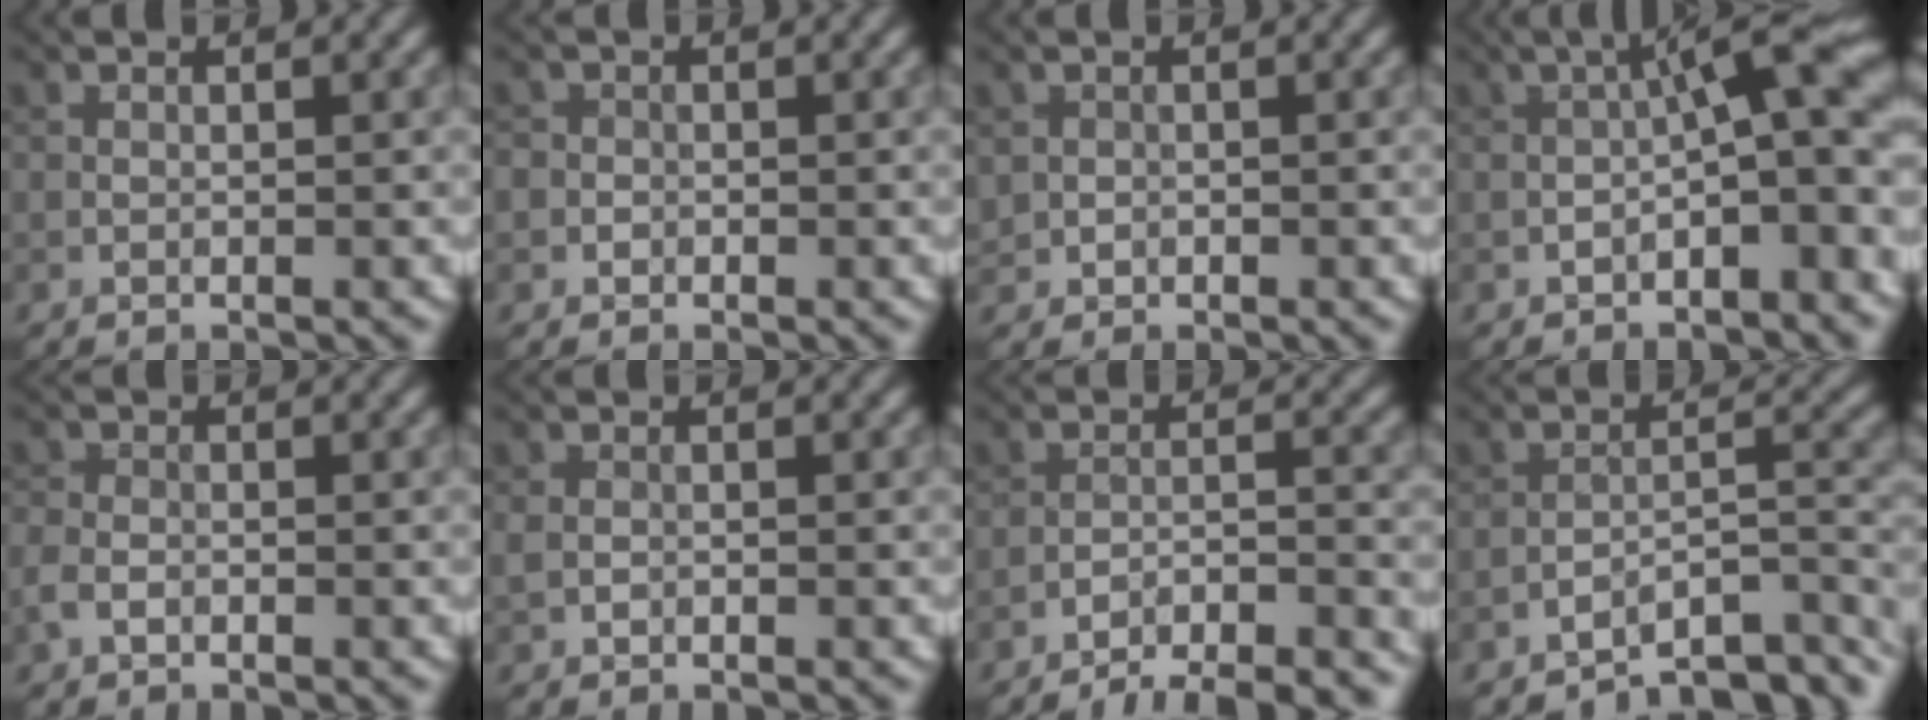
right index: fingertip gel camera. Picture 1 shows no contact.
{"total": 1.3, "force": [-0.2, 1.3, 0.2], "torque": [0.011, 0.002, -0.009]}
{"total": 0.9, "force": [0.0, 0.9, 0.0], "torque": [0.009, -0.004, 0.000]}
{"total": 6.6, "force": [-0.9, 1.5, 6.4], "torque": [-0.082, 0.024, -0.024]}
{"total": 1.8, "force": [-0.9, 1.3, 0.9], "torque": [-0.021, -0.001, -0.024]}
{"total": 1.1, "force": [-0.1, 0.9, 0.6], "torque": [-0.011, -0.001, -0.004]}
{"total": 9.3, "force": [-8.8, 1.7, 2.5], "torque": [-0.026, 0.007, -0.120]}
{"total": 6.8, "force": [-6.1, 1.3, 2.8], "torque": [-0.033, -0.001, -0.098]}